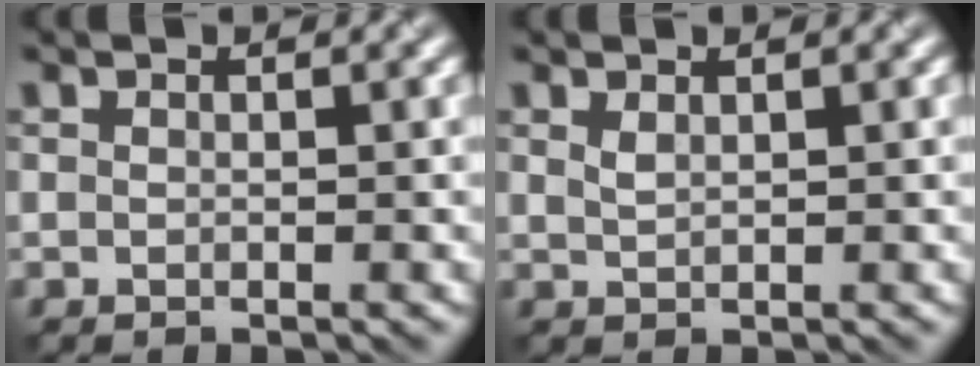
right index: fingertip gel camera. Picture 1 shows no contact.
{"total": 0.8, "force": [0.6, 0.3, 0.5], "torque": [-0.013, 0.000, 0.014]}